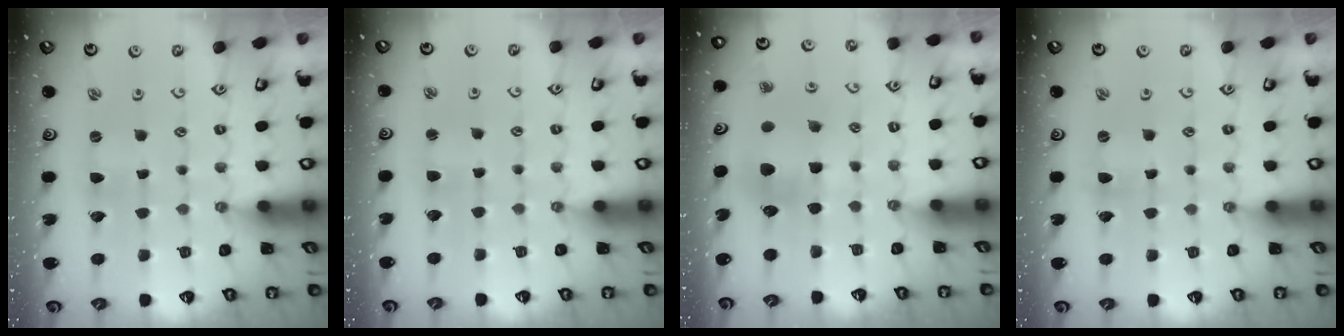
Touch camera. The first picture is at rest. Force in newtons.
{"total": 2.9, "press": 2.9, "slide": 0.4}
{"total": 7.2, "press": 7.2, "slide": 0.6}
{"total": 1.0, "press": 1.0, "slide": 0.2}